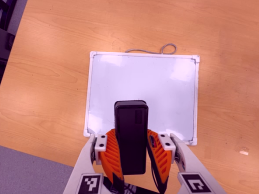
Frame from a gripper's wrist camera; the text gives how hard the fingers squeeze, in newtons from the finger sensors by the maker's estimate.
{"total": 7.9, "left": 7.1, "right": 8.7}